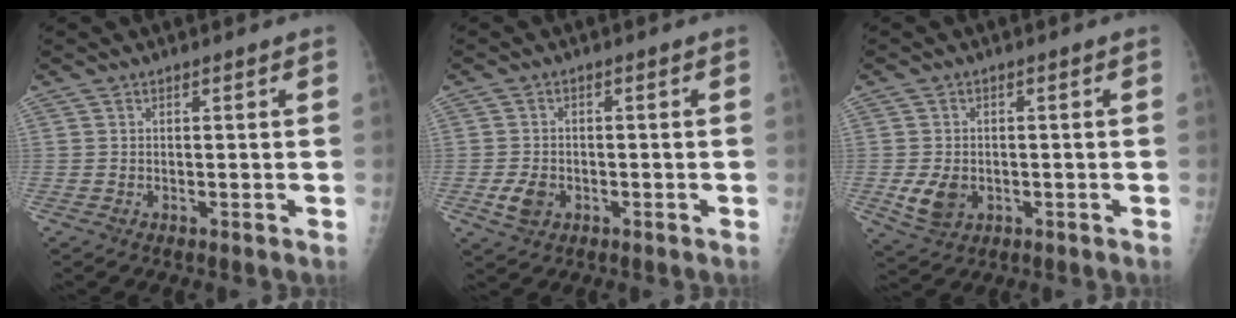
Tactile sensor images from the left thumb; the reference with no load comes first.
{"total": 4.1, "force": [-1.4, 3.0, 2.4], "torque": [-0.040, 0.002, -0.023]}
{"total": 5.7, "force": [-1.2, 4.3, 3.5], "torque": [-0.060, -0.002, -0.012]}